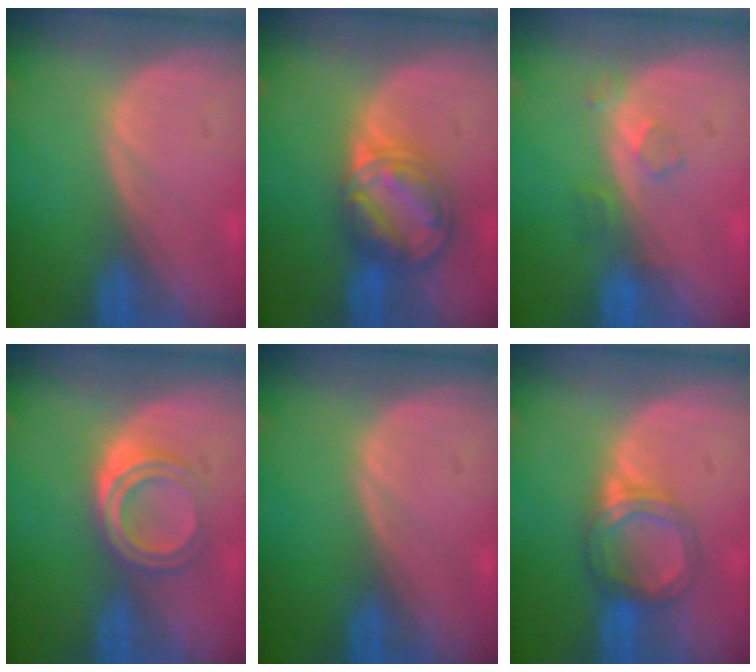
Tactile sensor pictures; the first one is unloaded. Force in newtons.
{"total": 8.3, "press": 7.1, "slide": 4.4}
{"total": 2.5, "press": 2.5, "slide": 0.3}
{"total": 5.3, "press": 4.5, "slide": 2.8}
{"total": 0.0}
{"total": 5.3, "press": 4.8, "slide": 2.2}